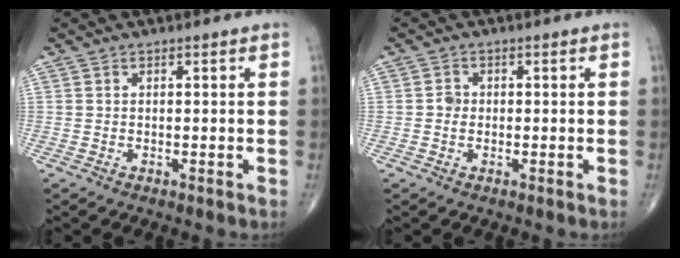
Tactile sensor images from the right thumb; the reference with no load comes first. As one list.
[{"total": 1.6, "force": [-0.1, 1.4, 0.8], "torque": [-0.006, 0.004, -0.005]}]